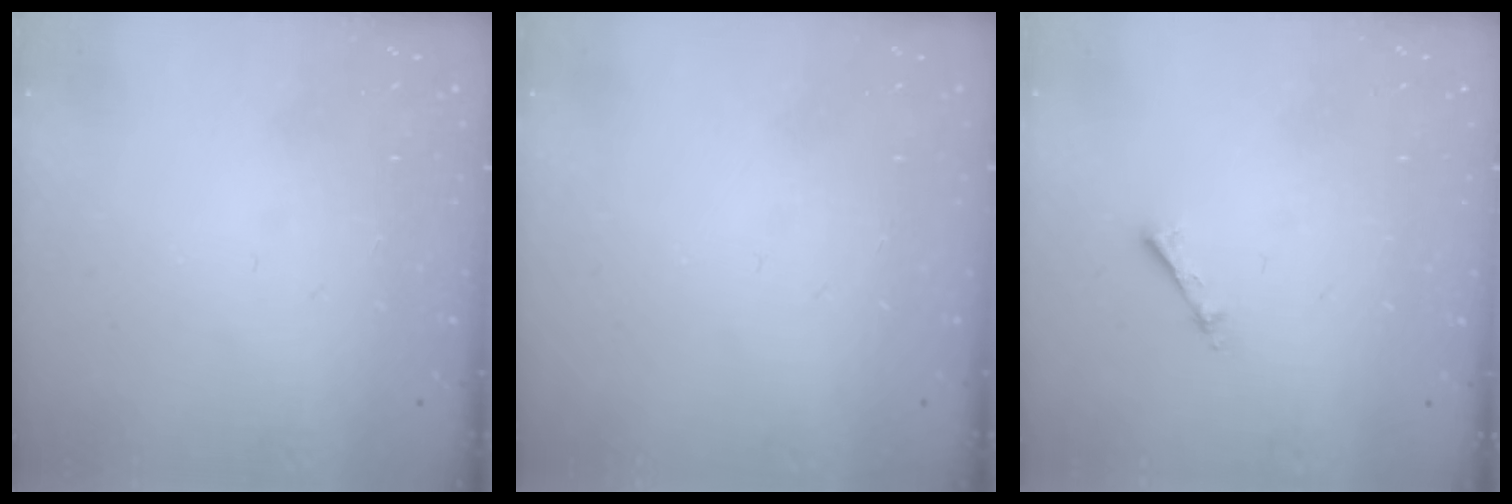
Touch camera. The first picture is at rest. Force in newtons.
{"total": 0.0}
{"total": 2.7, "press": 2.7, "slide": 0.3}